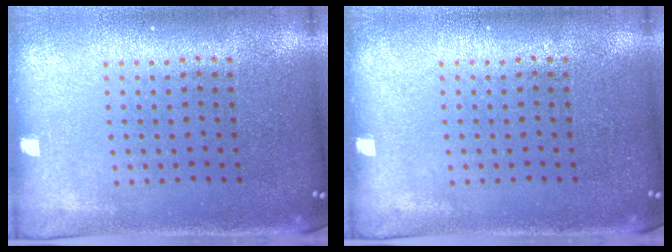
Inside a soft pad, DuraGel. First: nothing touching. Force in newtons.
{"total": 0.0}